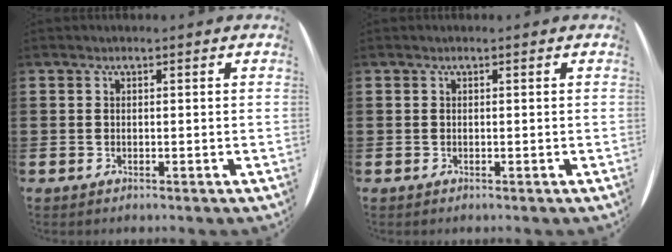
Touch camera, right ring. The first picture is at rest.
{"total": 0.0}